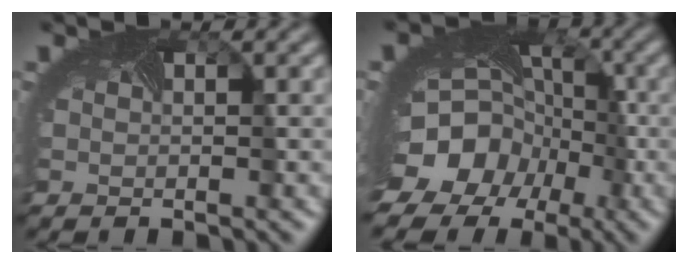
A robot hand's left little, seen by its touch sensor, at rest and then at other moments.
{"total": 14.3, "force": [-5.7, 11.6, 6.2], "torque": [-0.117, -0.037, -0.102]}